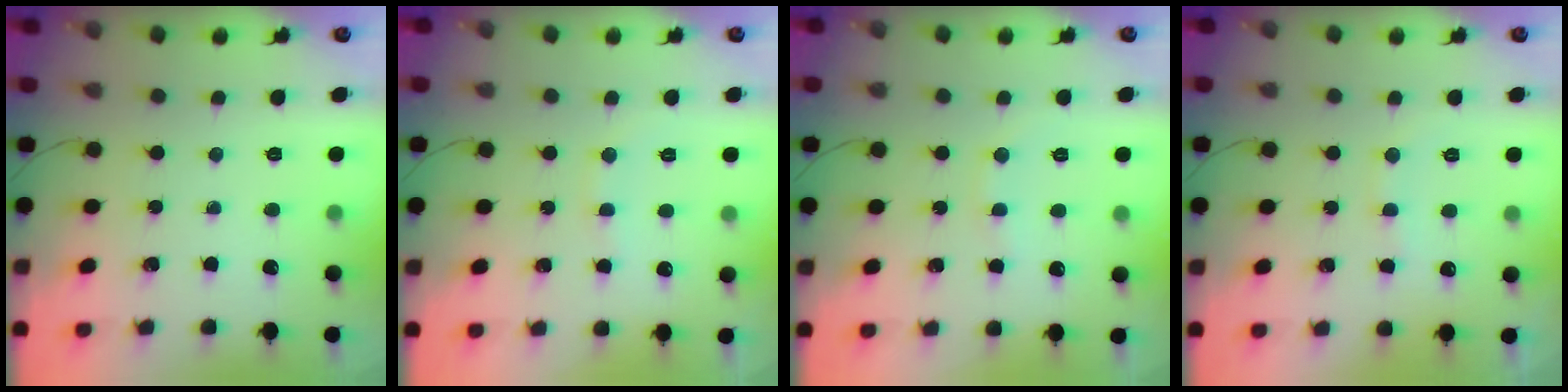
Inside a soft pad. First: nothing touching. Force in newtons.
{"total": 7.3, "press": 7.2, "slide": 1.4}
{"total": 7.1, "press": 6.9, "slide": 1.5}
{"total": 8.3, "press": 8.2, "slide": 1.3}